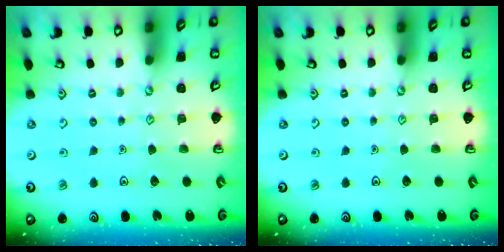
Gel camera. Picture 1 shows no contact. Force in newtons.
{"total": 0.0}